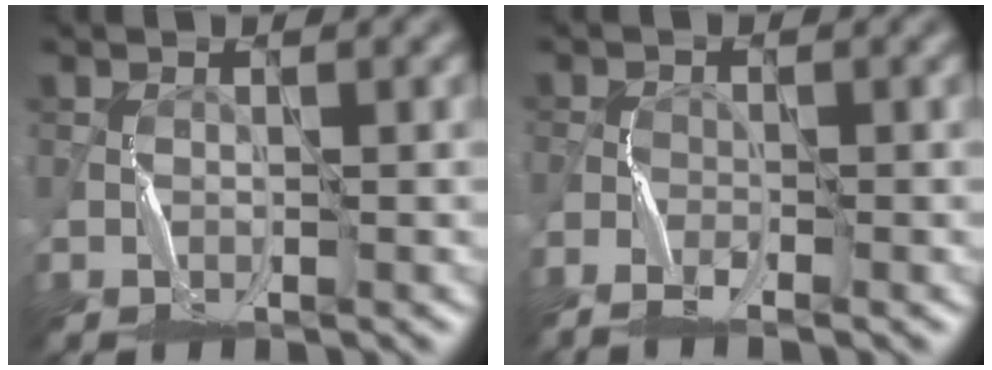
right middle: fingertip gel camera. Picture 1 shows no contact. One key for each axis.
{"total": 2.5, "fx": -2.2, "fy": 0.6, "fz": 1.1, "tx": -0.025, "ty": -0.012, "tz": -0.049}